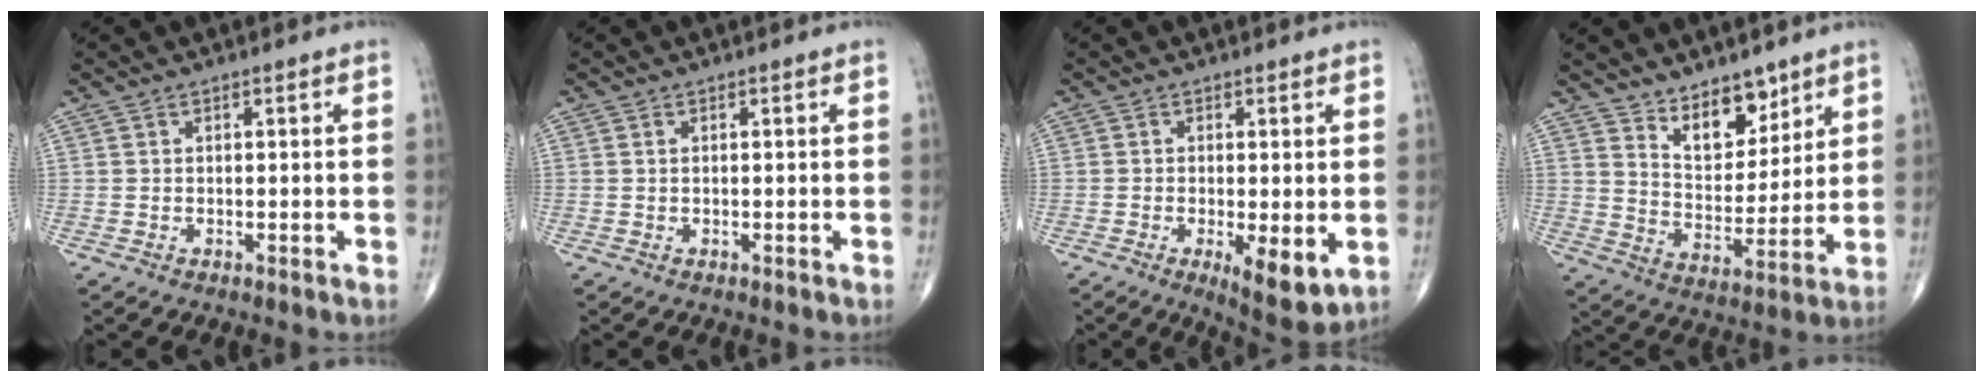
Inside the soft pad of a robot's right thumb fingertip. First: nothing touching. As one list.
[{"total": 0.0}, {"total": 7.9, "force": [-2.0, 2.6, 7.2], "torque": [-0.107, -0.022, -0.027]}, {"total": 9.8, "force": [7.2, 4.9, 4.7], "torque": [-0.042, -0.059, 0.132]}]